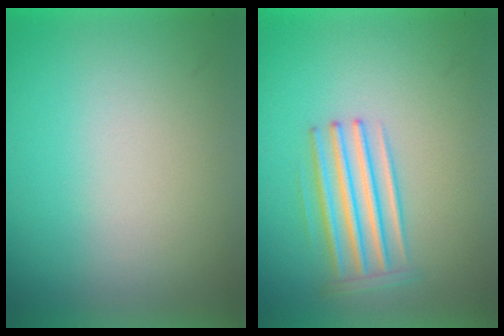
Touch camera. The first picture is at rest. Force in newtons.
{"total": 2.9}